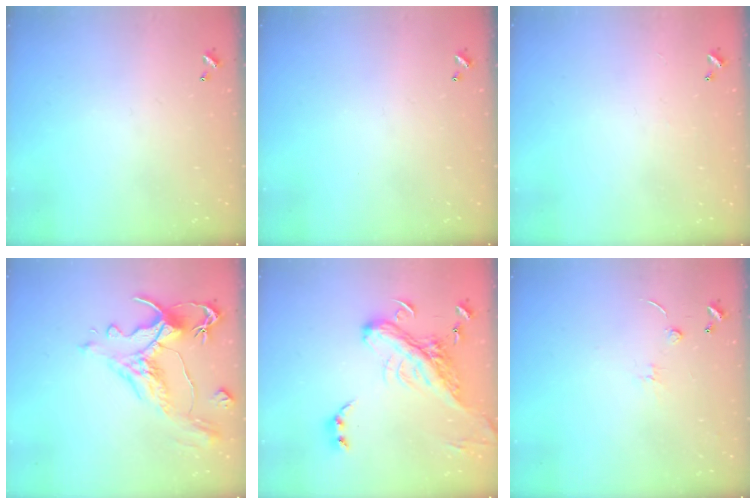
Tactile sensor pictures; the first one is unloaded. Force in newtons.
{"total": 0.0}
{"total": 0.6, "press": 0.2, "slide": 0.6}
{"total": 1.6, "press": 0.7, "slide": 1.4}
{"total": 7.9, "press": 7.6, "slide": 2.2}
{"total": 1.3, "press": 1.2, "slide": 0.5}